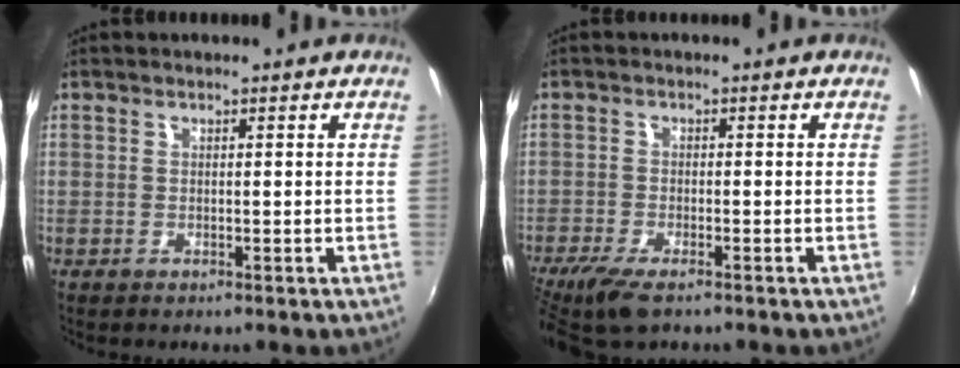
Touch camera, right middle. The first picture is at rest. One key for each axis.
{"total": 7.1, "fx": -5.2, "fy": 1.8, "fz": 4.5, "tx": -0.110, "ty": -0.027, "tz": -0.098}